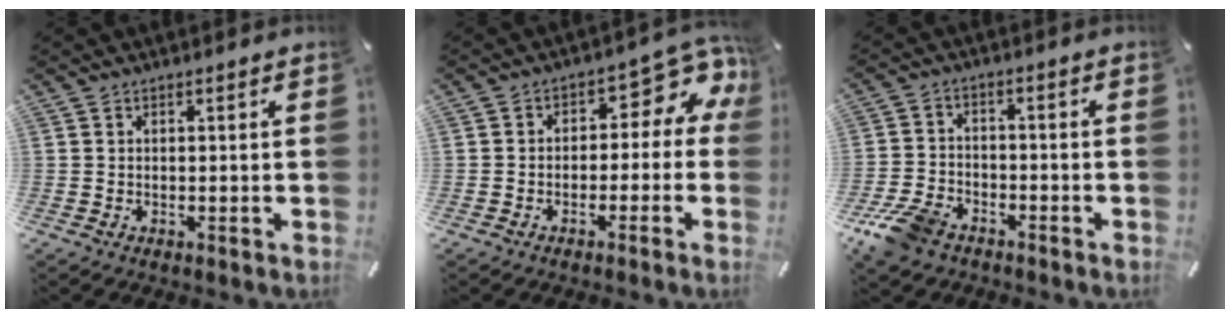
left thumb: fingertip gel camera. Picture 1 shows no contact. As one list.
[{"total": 8.0, "force": [1.7, 5.0, 5.9], "torque": [-0.062, -0.022, 0.026]}, {"total": 8.6, "force": [-6.1, 4.7, 3.7], "torque": [-0.082, 0.027, -0.118]}]